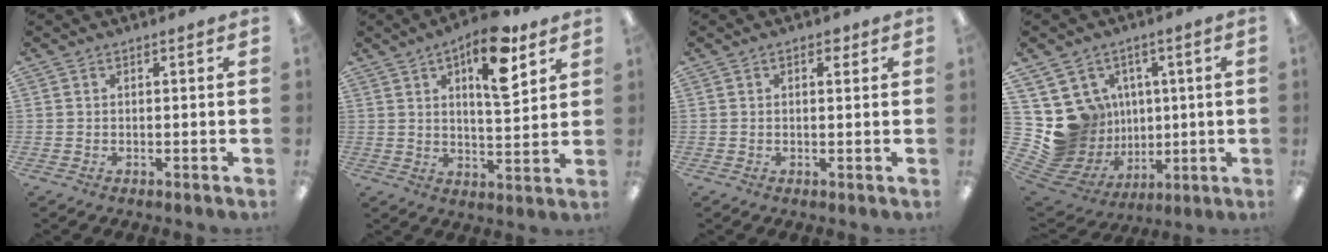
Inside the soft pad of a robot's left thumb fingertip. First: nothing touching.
{"total": 14.4, "force": [7.8, 5.6, 10.7], "torque": [-0.154, -0.028, 0.127]}
{"total": 2.1, "force": [1.1, 1.1, 1.5], "torque": [-0.006, -0.006, 0.013]}
{"total": 14.1, "force": [2.4, 13.7, 2.6], "torque": [-0.077, -0.033, 0.080]}